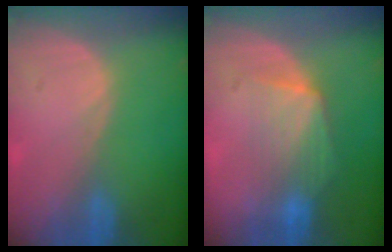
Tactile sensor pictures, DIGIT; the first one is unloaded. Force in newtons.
{"total": 7.0, "press": 6.4, "slide": 2.8}